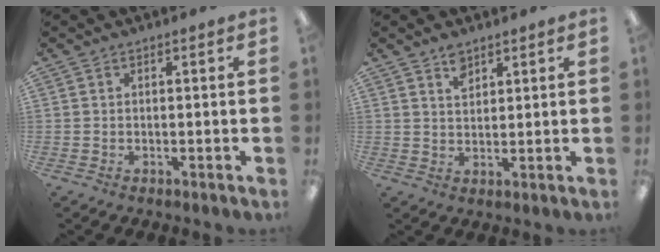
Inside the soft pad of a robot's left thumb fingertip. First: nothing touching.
{"total": 3.9, "force": [2.9, 2.0, 1.6], "torque": [-0.021, -0.010, 0.052]}